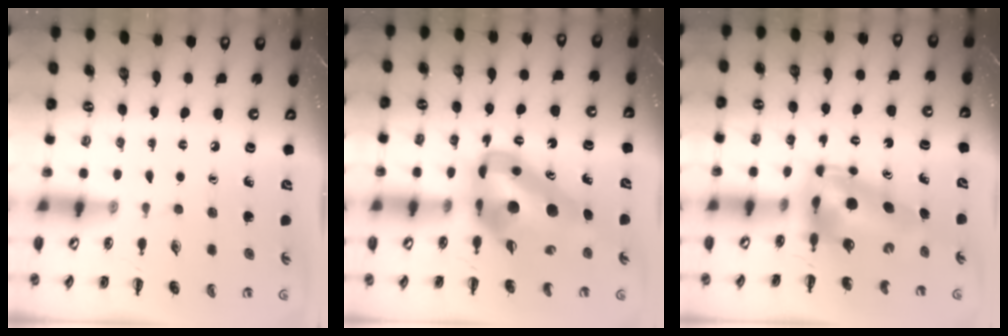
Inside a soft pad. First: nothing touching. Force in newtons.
{"total": 14.7, "press": 14.0, "slide": 4.4}
{"total": 8.9, "press": 8.5, "slide": 2.5}